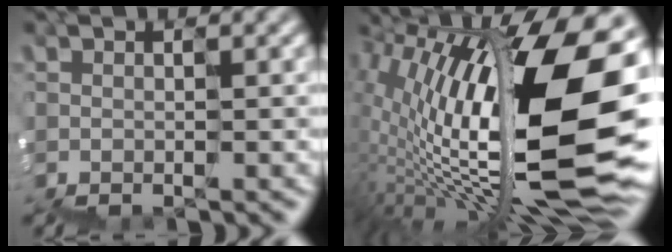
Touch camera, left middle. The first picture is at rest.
{"total": 16.6, "force": [2.1, 7.3, 14.7], "torque": [-0.277, -0.009, 0.044]}